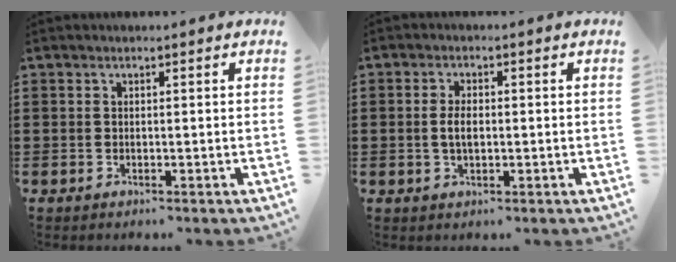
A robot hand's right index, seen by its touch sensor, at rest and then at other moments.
{"total": 2.9, "force": [-0.2, 1.4, 2.5], "torque": [-0.056, 0.002, -0.007]}